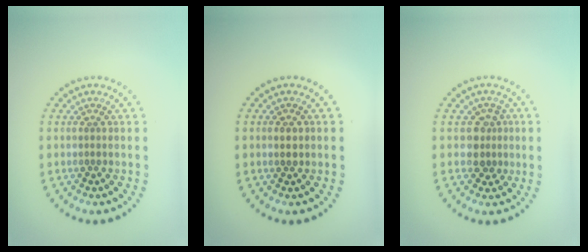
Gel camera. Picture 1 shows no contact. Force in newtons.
{"total": 1.1, "press": 1.0, "slide": 0.2}
{"total": 2.1, "press": 1.8, "slide": 1.1}